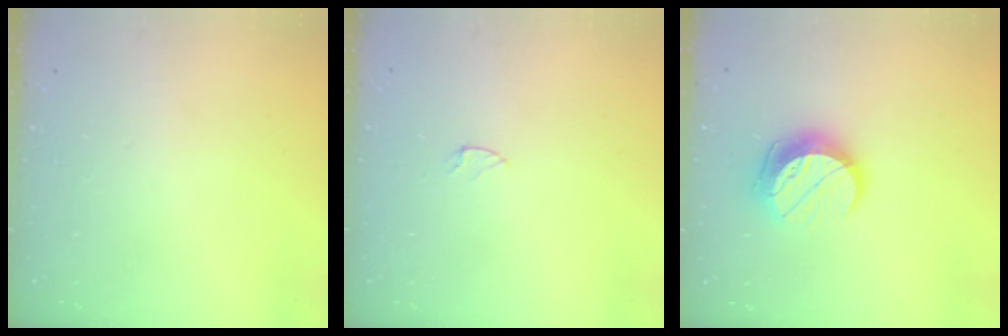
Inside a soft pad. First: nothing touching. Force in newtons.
{"total": 2.9, "press": 2.9, "slide": 0.3}
{"total": 11.1, "press": 11.1, "slide": 0.7}